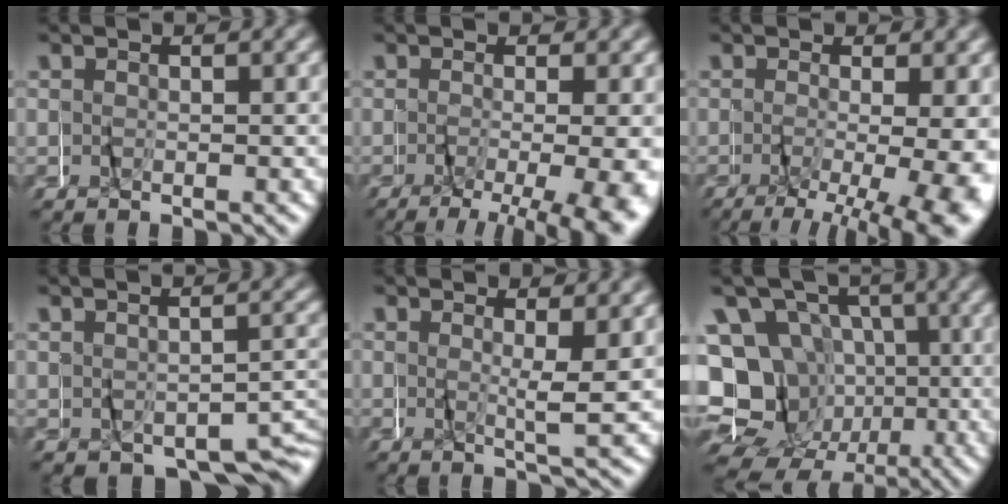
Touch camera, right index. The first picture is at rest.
{"total": 6.2, "force": [-2.8, 1.0, 5.5], "torque": [-0.077, -0.024, -0.033]}
{"total": 5.8, "force": [-2.0, 1.1, 5.4], "torque": [-0.064, -0.022, -0.023]}
{"total": 5.6, "force": [-4.0, 2.3, 3.1], "torque": [-0.036, -0.008, -0.062]}
{"total": 1.6, "force": [0.3, -1.0, 1.2], "torque": [-0.035, -0.006, 0.004]}
{"total": 15.8, "force": [-3.8, 13.8, 6.8], "torque": [-0.161, -0.064, -0.070]}